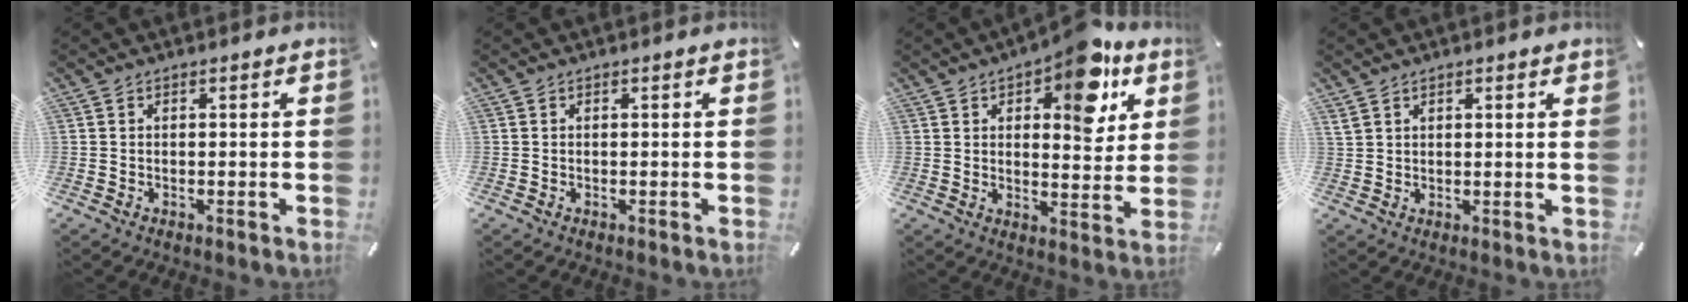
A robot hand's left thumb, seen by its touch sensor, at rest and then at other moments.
{"total": 0.0}
{"total": 13.8, "force": [8.0, 6.6, 9.1], "torque": [-0.103, -0.047, 0.131]}
{"total": 1.9, "force": [1.4, 0.8, 1.0], "torque": [-0.022, -0.001, 0.026]}